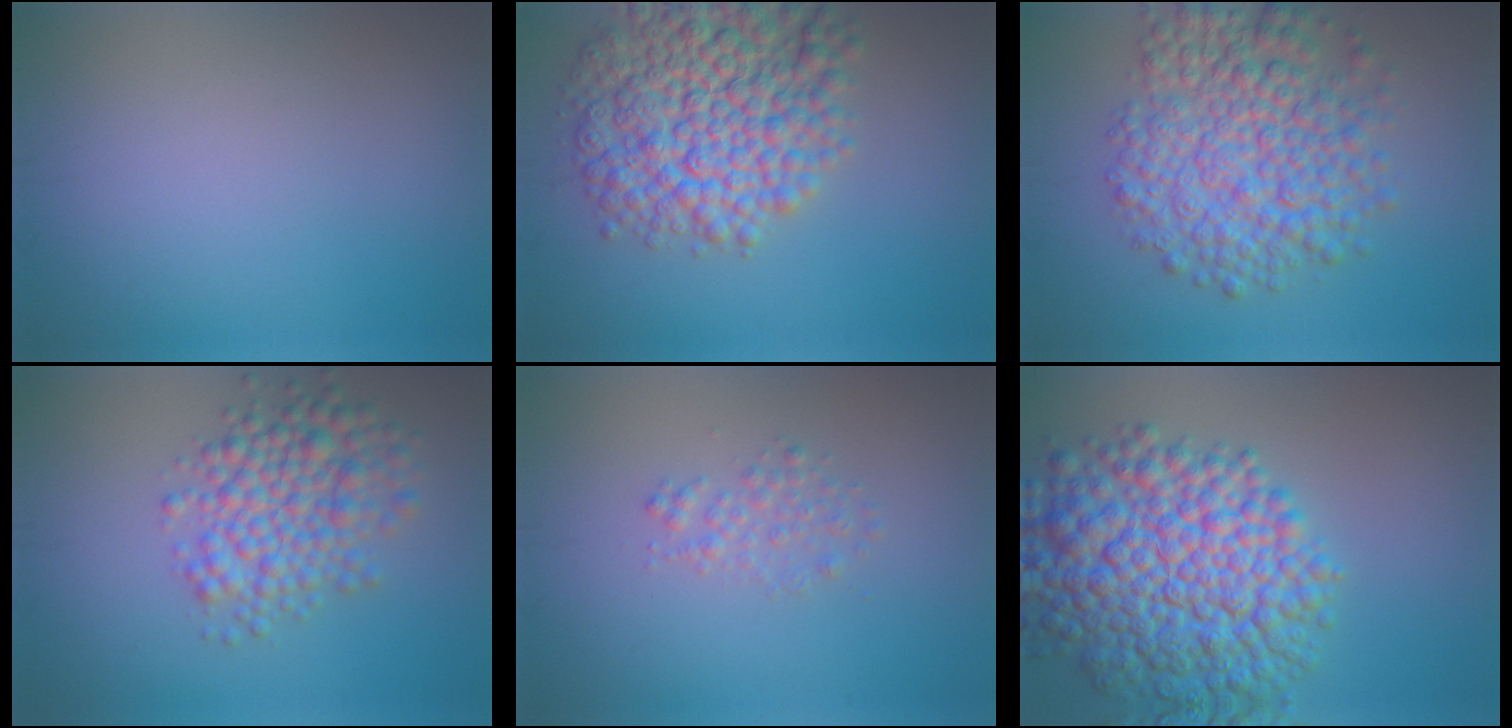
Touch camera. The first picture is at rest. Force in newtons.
{"total": 10.4, "press": 10.4, "slide": 0.4}
{"total": 8.4, "press": 8.4, "slide": 0.2}
{"total": 5.9, "press": 5.9, "slide": 0.1}
{"total": 1.5, "press": 1.5, "slide": 0.0}
{"total": 11.5, "press": 11.5, "slide": 0.2}